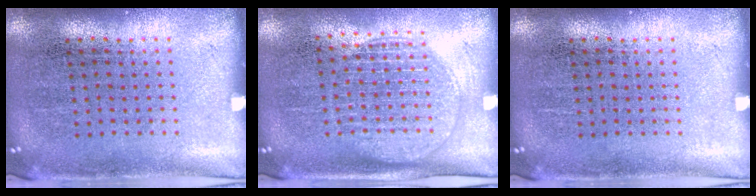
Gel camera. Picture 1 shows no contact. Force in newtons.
{"total": 1.6, "press": 1.4, "slide": 0.8}
{"total": 0.0}